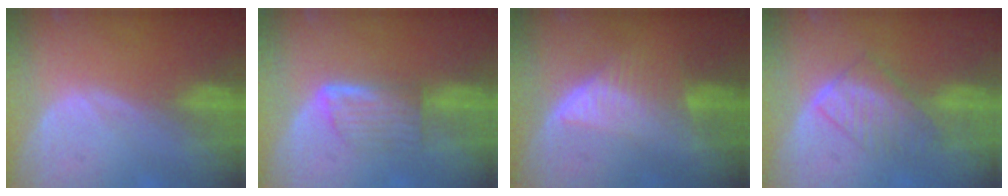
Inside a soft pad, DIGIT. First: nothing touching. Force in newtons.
{"total": 5.7, "press": 5.3, "slide": 2.3}
{"total": 6.7, "press": 5.9, "slide": 3.2}
{"total": 6.7, "press": 6.4, "slide": 1.9}